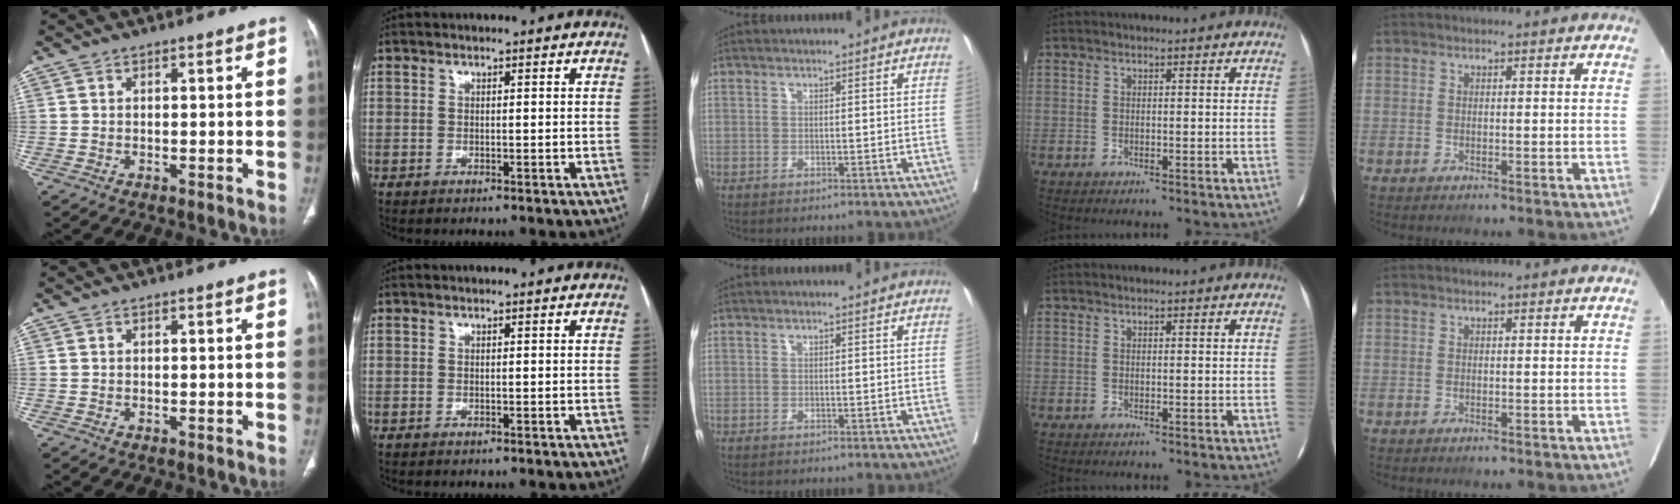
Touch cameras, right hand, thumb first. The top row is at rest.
{}